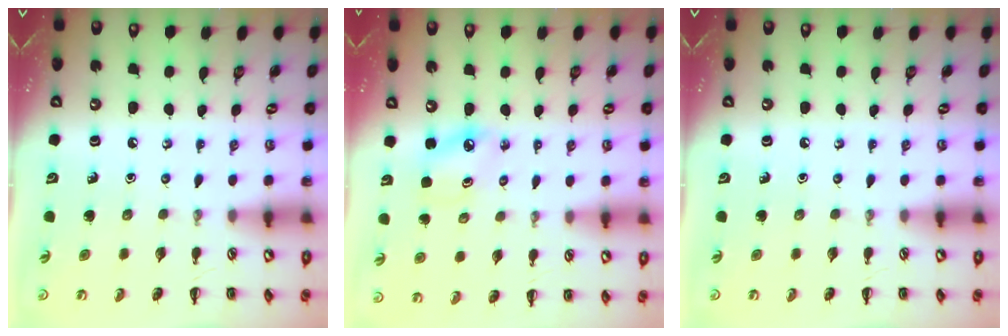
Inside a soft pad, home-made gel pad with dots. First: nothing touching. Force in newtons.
{"total": 4.6, "press": 4.5, "slide": 1.0}
{"total": 0.0}